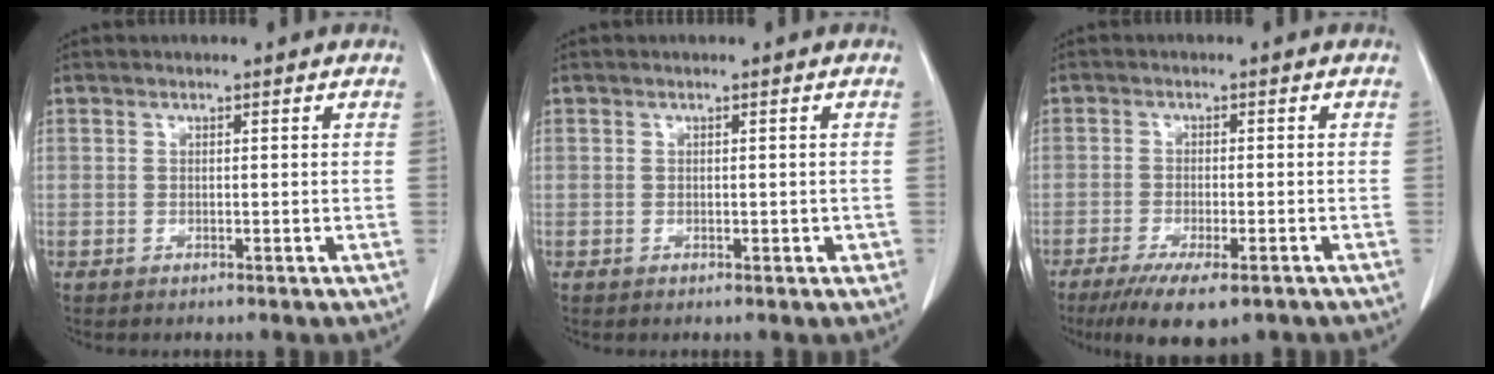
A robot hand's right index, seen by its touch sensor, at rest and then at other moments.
{"total": 1.0, "force": [-0.3, 0.6, 0.7], "torque": [-0.006, 0.001, -0.004]}
{"total": 9.3, "force": [-6.5, 2.1, 6.4], "torque": [-0.096, -0.019, -0.098]}